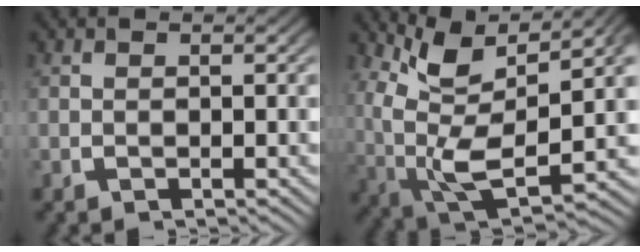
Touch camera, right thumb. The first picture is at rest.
{"total": 12.3, "force": [1.0, 7.3, 9.9], "torque": [-0.209, -0.060, 0.048]}